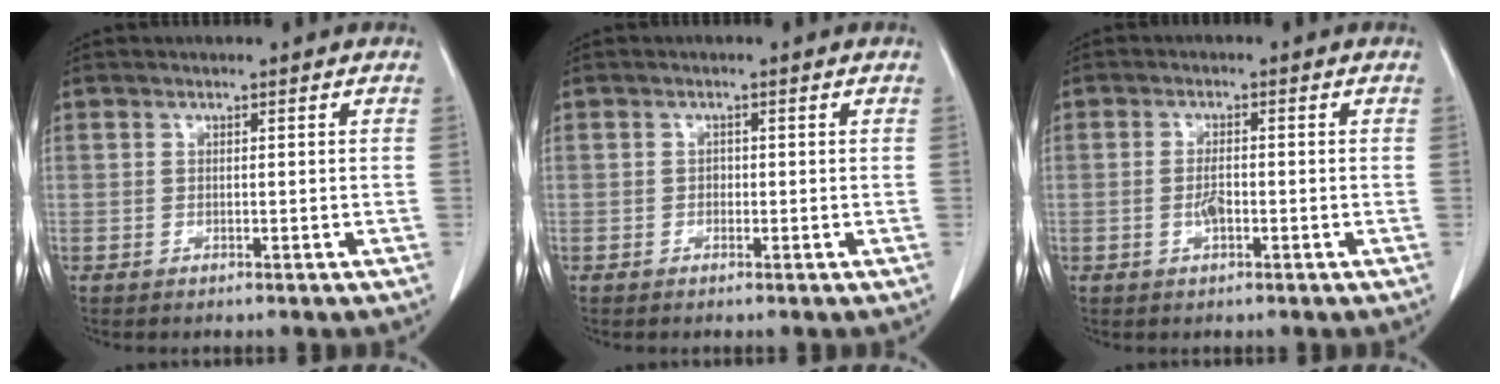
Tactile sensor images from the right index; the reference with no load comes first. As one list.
[{"total": 0.7, "force": [-0.2, 0.6, 0.3], "torque": [-0.004, 0.004, -0.002]}, {"total": 2.3, "force": [-0.7, 0.7, 2.1], "torque": [-0.048, 0.001, -0.010]}]